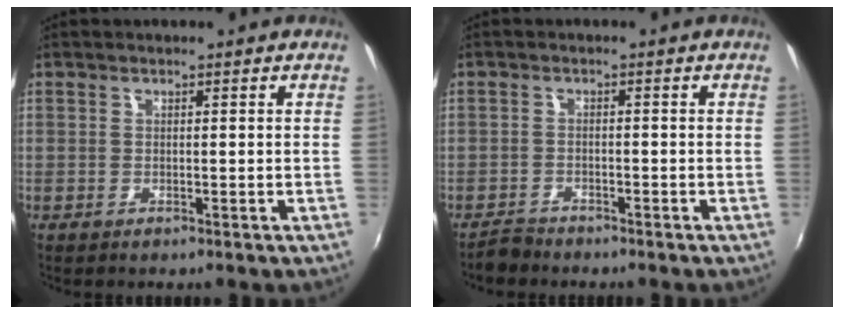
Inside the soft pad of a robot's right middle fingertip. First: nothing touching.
{"total": 2.6, "force": [-2.5, 0.8, 0.1], "torque": [-0.011, 0.000, -0.049]}